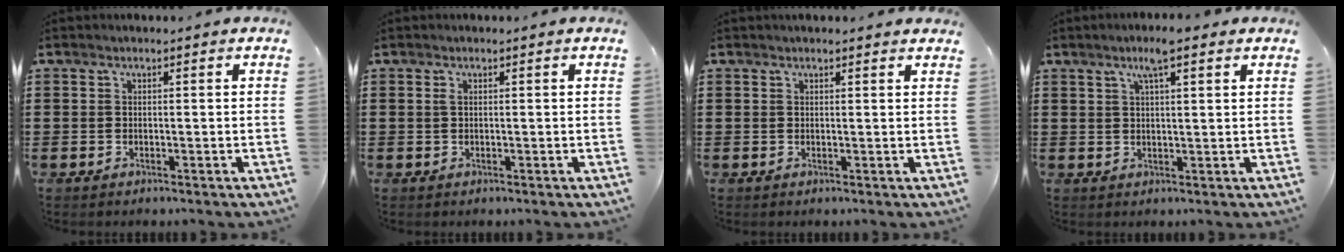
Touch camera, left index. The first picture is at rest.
{"total": 0.7, "force": [0.2, 0.1, 0.7], "torque": [-0.015, -0.001, 0.004]}
{"total": 1.0, "force": [0.9, 0.1, 0.3], "torque": [-0.008, 0.001, 0.018]}
{"total": 4.8, "force": [2.9, 0.4, 3.8], "torque": [-0.071, 0.003, 0.048]}